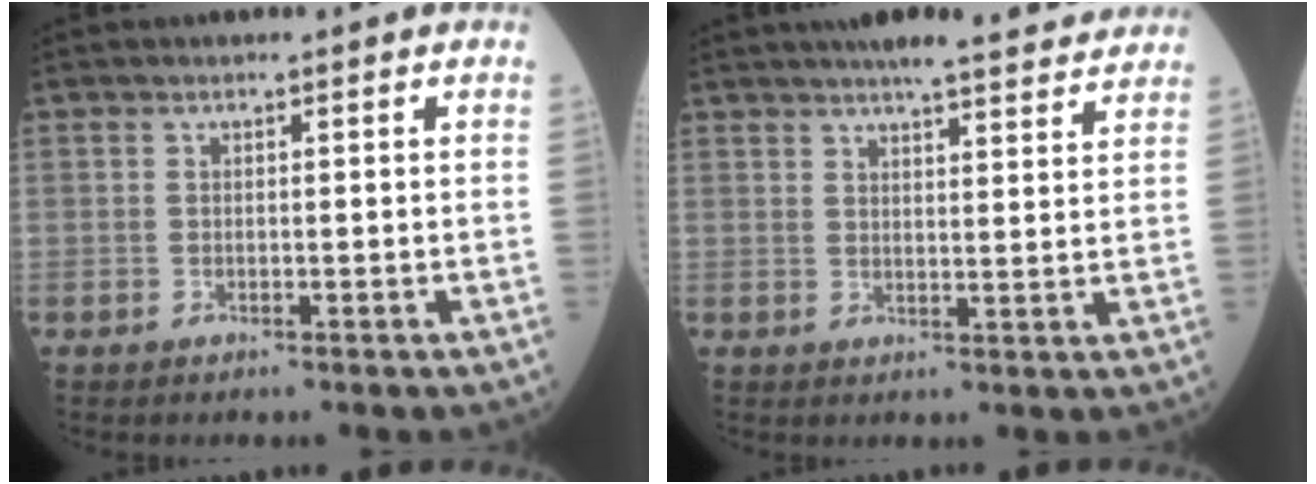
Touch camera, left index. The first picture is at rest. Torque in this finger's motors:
{"motor_torque": [0.18, -0.17, 0.12, 0.06]}